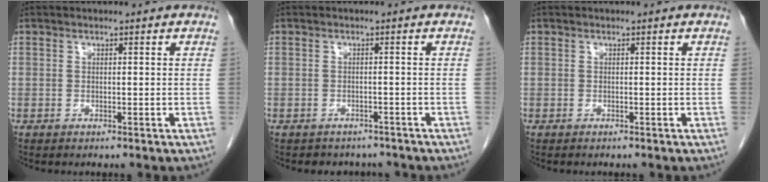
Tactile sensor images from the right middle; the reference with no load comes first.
{"total": 4.7, "force": [-4.1, 2.2, 0.4], "torque": [-0.009, 0.006, -0.047]}
{"total": 0.0}